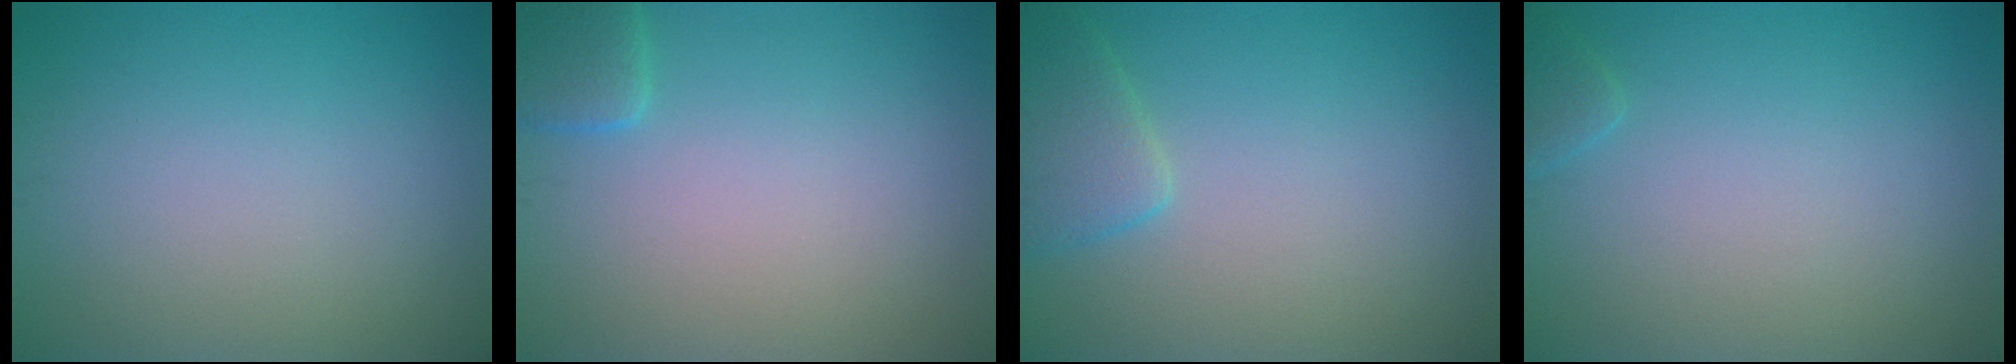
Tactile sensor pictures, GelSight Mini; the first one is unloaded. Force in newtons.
{"total": 2.0, "press": 2.0, "slide": 0.3}
{"total": 2.8, "press": 2.7, "slide": 0.3}
{"total": 0.9, "press": 0.9, "slide": 0.1}